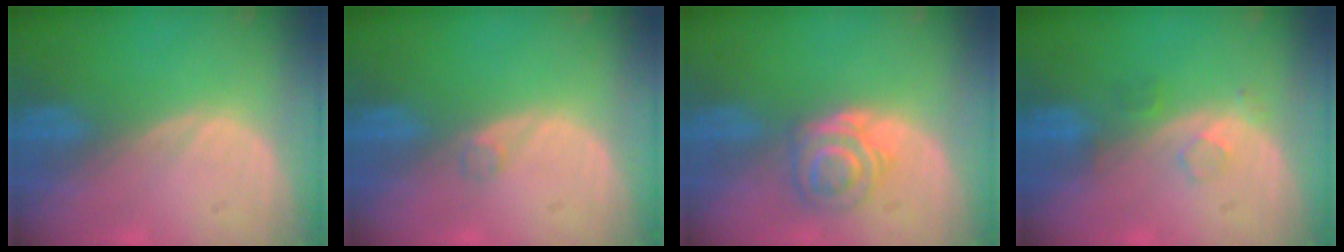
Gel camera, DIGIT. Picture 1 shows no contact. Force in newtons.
{"total": 0.9, "press": 0.9, "slide": 0.1}
{"total": 5.3, "press": 5.0, "slide": 1.7}
{"total": 2.1, "press": 2.1, "slide": 0.2}